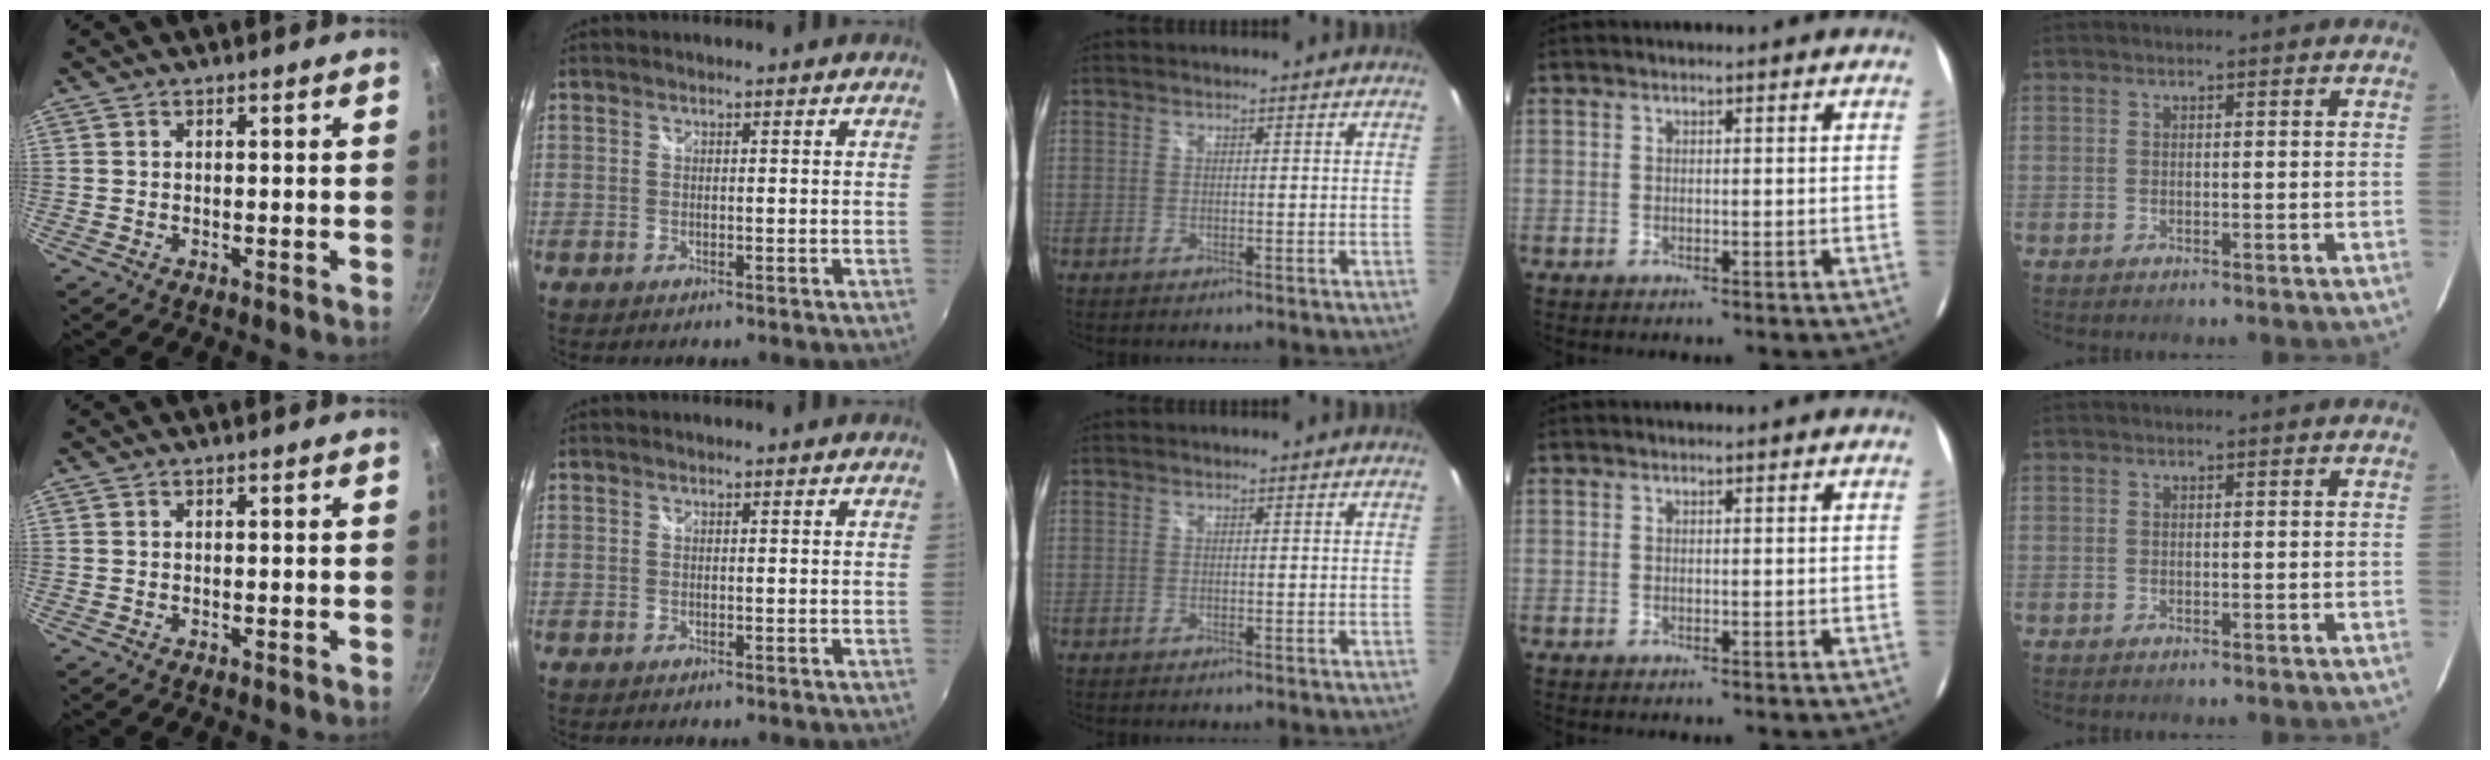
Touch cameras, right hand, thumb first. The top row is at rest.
{}